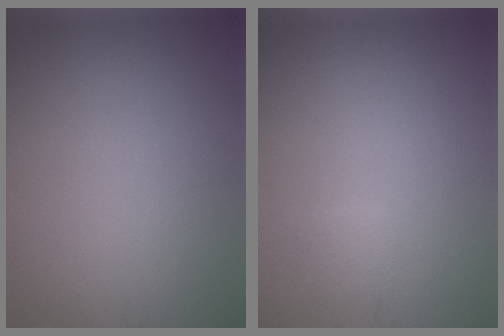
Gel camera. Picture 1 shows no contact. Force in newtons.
{"total": 0.9, "press": 0.9, "slide": 0.1}